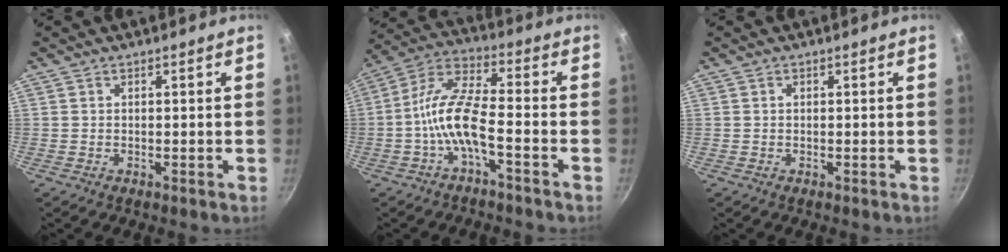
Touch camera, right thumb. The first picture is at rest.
{"total": 10.5, "force": [-3.8, 3.3, 9.2], "torque": [-0.195, 0.043, -0.084]}
{"total": 0.5, "force": [0.1, 0.4, 0.3], "torque": [-0.005, 0.003, 0.002]}